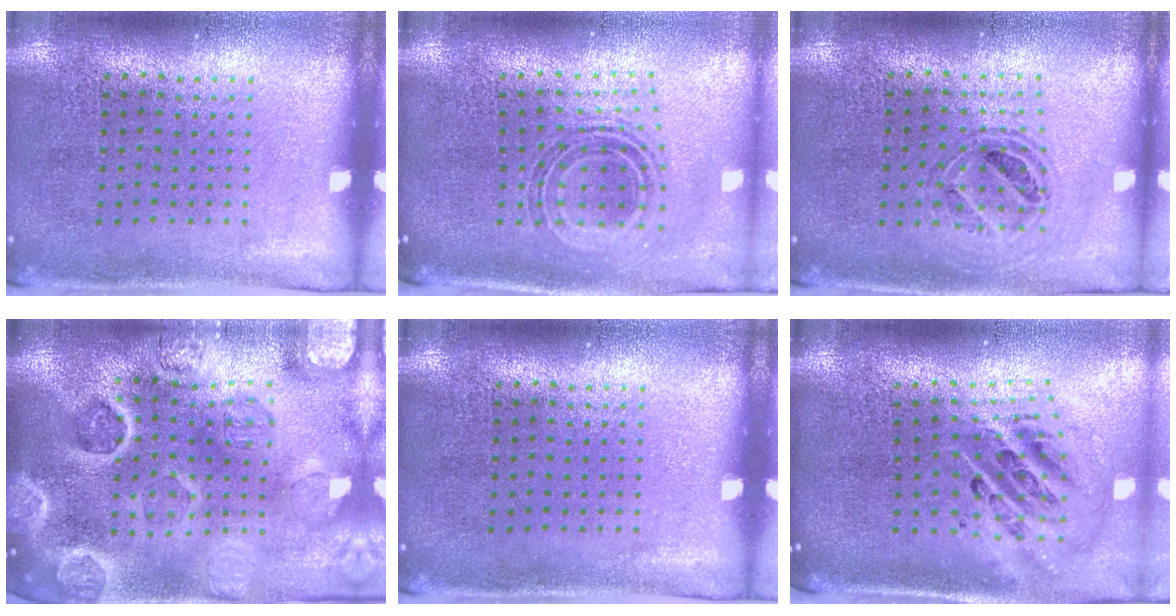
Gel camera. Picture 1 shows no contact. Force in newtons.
{"total": 0.9, "press": 0.8, "slide": 0.4}
{"total": 0.8, "press": 0.8, "slide": 0.1}
{"total": 4.3, "press": 4.0, "slide": 1.5}
{"total": 0.0}
{"total": 2.7, "press": 1.8, "slide": 2.0}